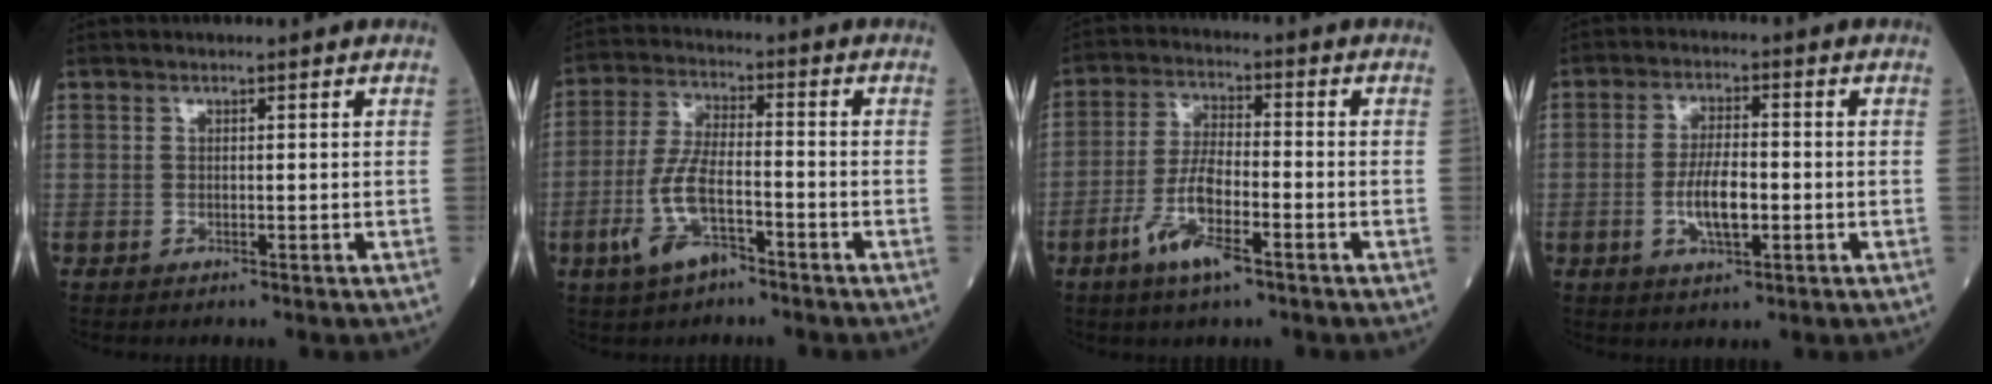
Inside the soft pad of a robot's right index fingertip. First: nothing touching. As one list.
[{"total": 8.6, "force": [-4.2, 2.7, 6.9], "torque": [-0.153, -0.003, -0.082]}, {"total": 8.5, "force": [-4.3, 1.7, 7.1], "torque": [-0.144, -0.009, -0.082]}, {"total": 6.5, "force": [-1.6, 2.0, 6.0], "torque": [-0.121, 0.001, -0.028]}]